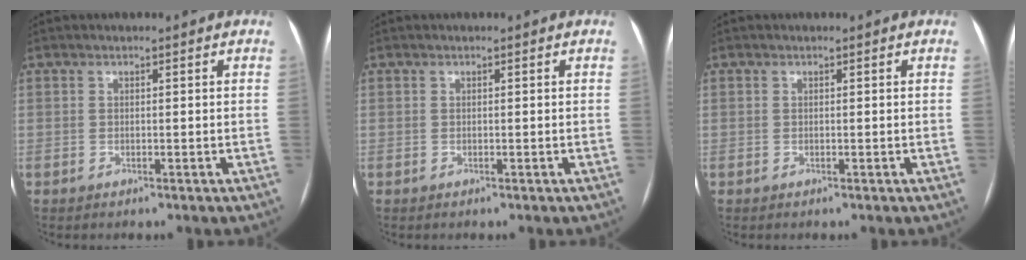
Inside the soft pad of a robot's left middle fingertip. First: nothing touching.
{"total": 0.0}
{"total": 0.0}